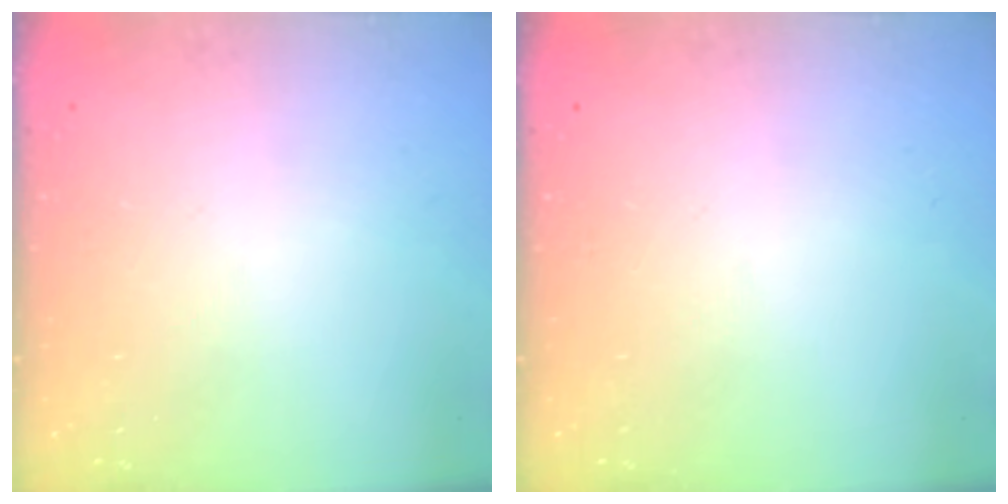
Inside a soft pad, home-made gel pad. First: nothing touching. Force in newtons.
{"total": 0.0}